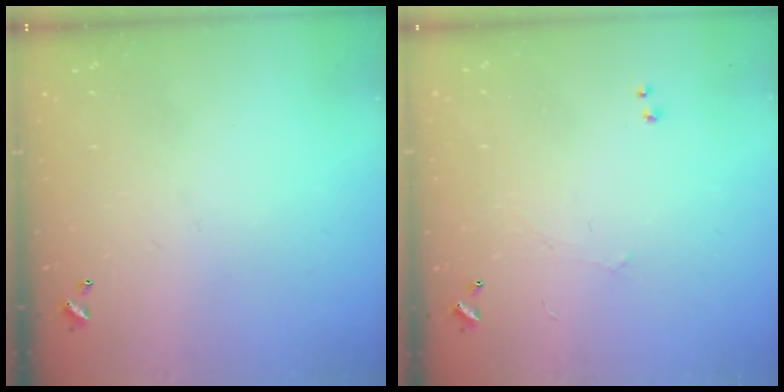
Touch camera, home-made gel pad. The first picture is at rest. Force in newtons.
{"total": 1.0, "press": 0.9, "slide": 0.5}